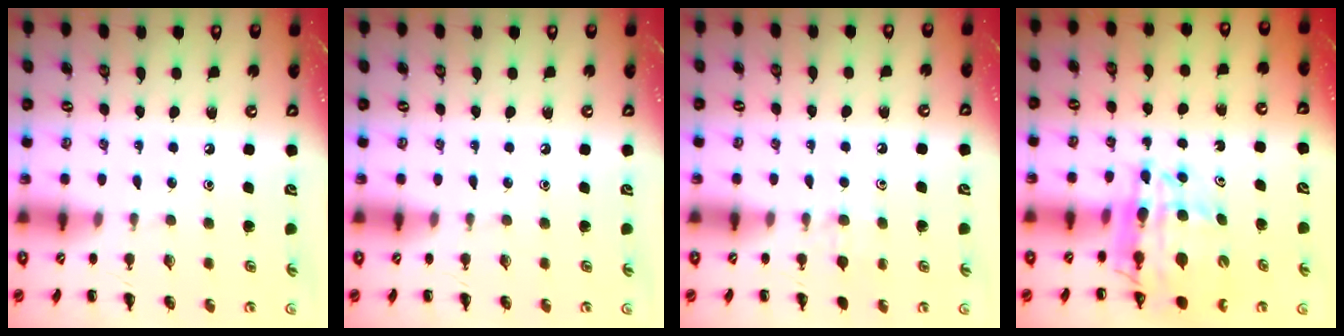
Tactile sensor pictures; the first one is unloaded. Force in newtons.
{"total": 0.0}
{"total": 6.1, "press": 5.9, "slide": 1.8}
{"total": 13.2, "press": 12.7, "slide": 3.8}